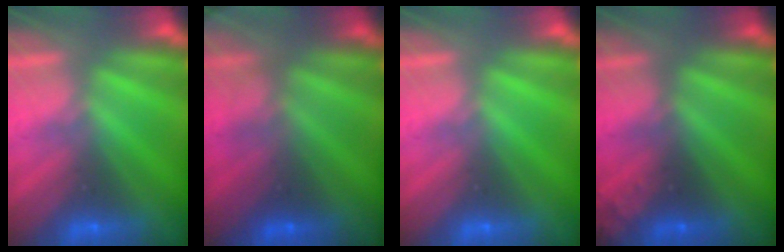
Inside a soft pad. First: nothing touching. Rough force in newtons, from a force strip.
{"total": 2.8}
{"total": 0.0}
{"total": 2.3}